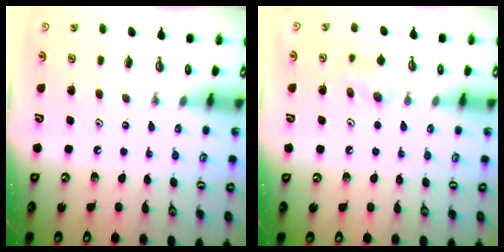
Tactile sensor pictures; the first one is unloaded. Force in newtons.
{"total": 6.1, "press": 6.0, "slide": 1.4}